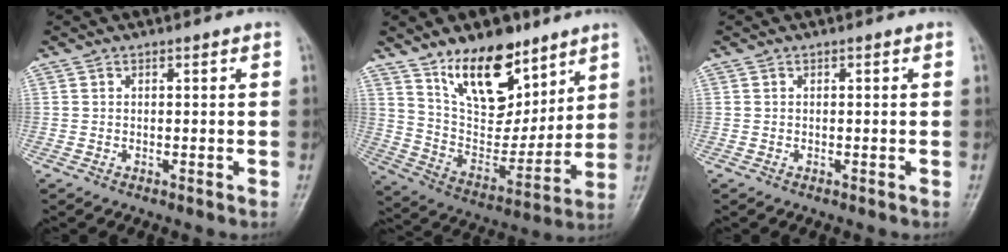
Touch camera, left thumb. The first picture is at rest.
{"total": 17.8, "force": [11.4, 9.2, 10.1], "torque": [-0.109, -0.074, 0.211]}
{"total": 0.0}